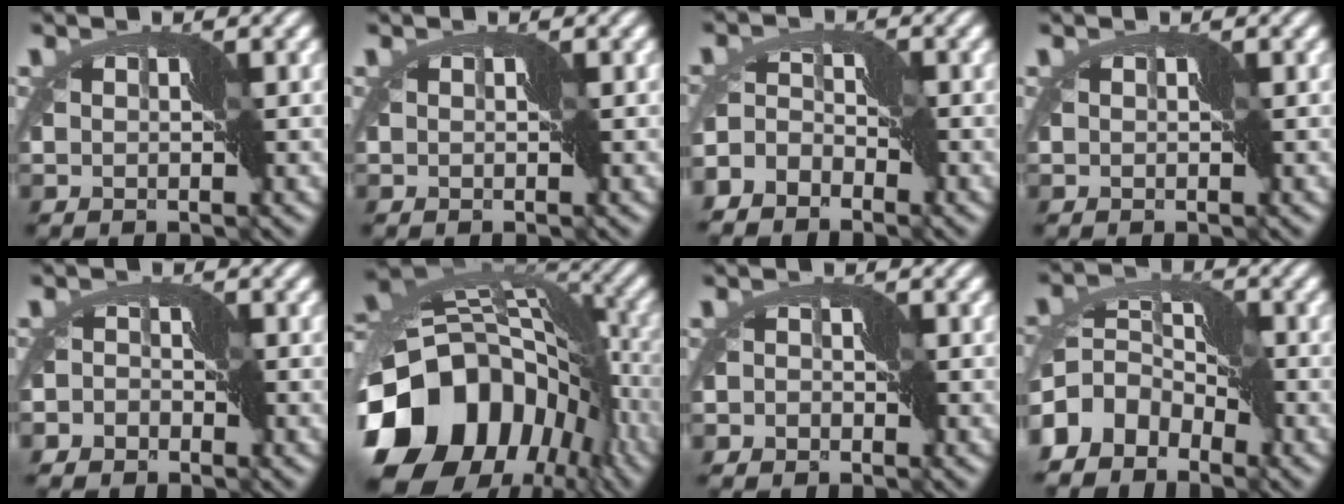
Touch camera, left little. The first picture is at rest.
{"total": 0.0}
{"total": 4.2, "force": [-3.4, 1.9, 1.5], "torque": [-0.031, 0.010, -0.072]}
{"total": 0.0}
{"total": 4.9, "force": [-4.2, 2.4, 0.6], "torque": [0.003, -0.004, -0.071]}
{"total": 17.8, "force": [-7.7, 12.0, 10.6], "torque": [-0.259, -0.015, -0.137]}
{"total": 3.1, "force": [-2.7, 1.4, 0.2], "torque": [0.002, 0.000, -0.046]}
{"total": 6.0, "force": [-3.8, 3.6, 2.9], "torque": [-0.066, 0.006, -0.093]}